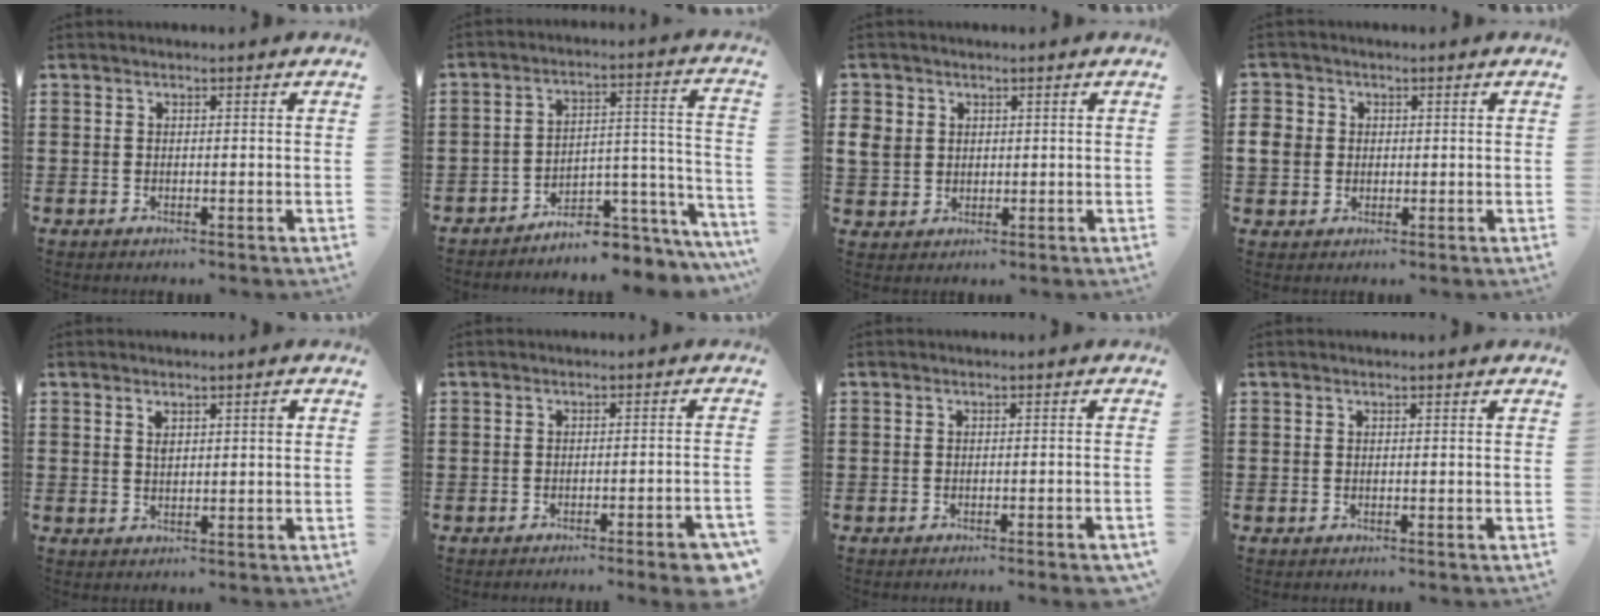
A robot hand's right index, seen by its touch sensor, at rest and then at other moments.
{"total": 5.0, "force": [-4.6, 1.3, 1.3], "torque": [-0.022, 0.003, -0.093]}
{"total": 3.5, "force": [1.0, 3.2, 0.9], "torque": [-0.039, 0.009, 0.016]}
{"total": 3.6, "force": [0.2, 3.4, 1.2], "torque": [-0.049, 0.006, -0.001]}
{"total": 2.0, "force": [0.7, 0.5, 1.7], "torque": [-0.026, -0.001, 0.009]}
{"total": 3.0, "force": [-2.2, -0.2, 2.0], "torque": [-0.031, -0.007, -0.040]}
{"total": 1.3, "force": [-1.0, -0.1, 0.7], "torque": [-0.012, -0.001, -0.019]}
{"total": 0.0}